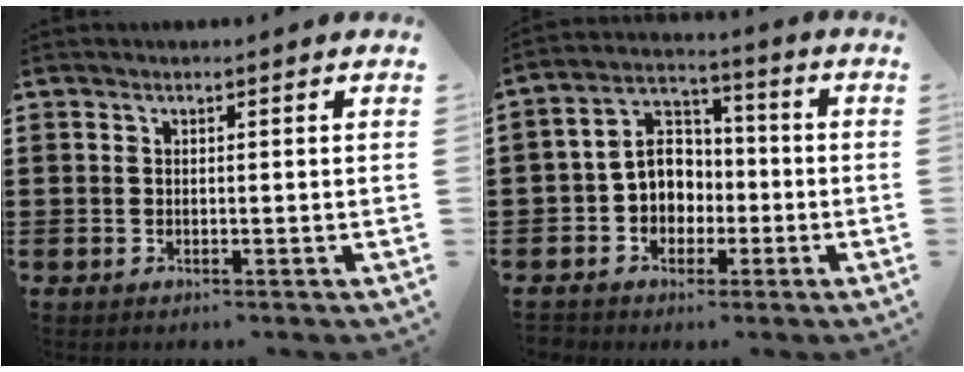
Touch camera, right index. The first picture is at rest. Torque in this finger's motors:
{"motor_torque": [0.27, -0.21, 0.32, 0.11]}